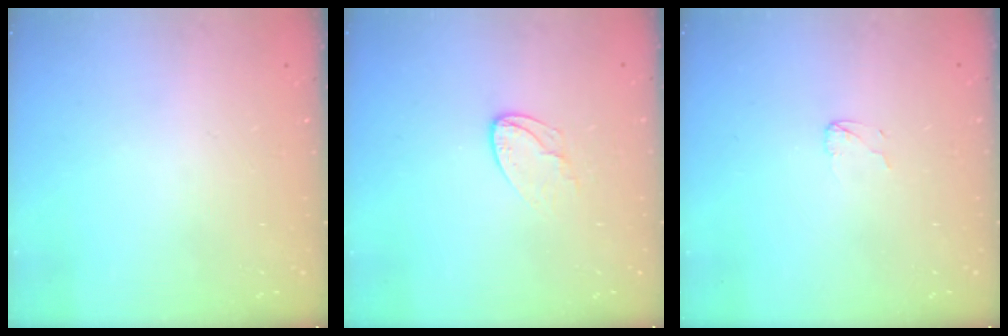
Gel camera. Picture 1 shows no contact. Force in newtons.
{"total": 5.0, "press": 5.0, "slide": 0.4}
{"total": 2.4, "press": 2.4, "slide": 0.2}